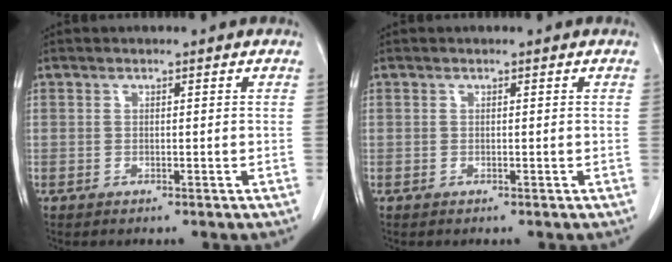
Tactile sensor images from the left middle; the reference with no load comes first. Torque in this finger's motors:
{"motor_torque": [0.00, 0.00, 0.00, 0.00]}